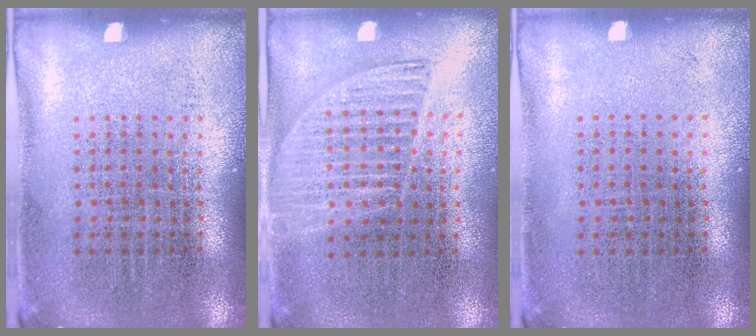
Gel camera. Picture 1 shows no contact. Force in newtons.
{"total": 1.3, "press": 1.2, "slide": 0.6}
{"total": 0.0}